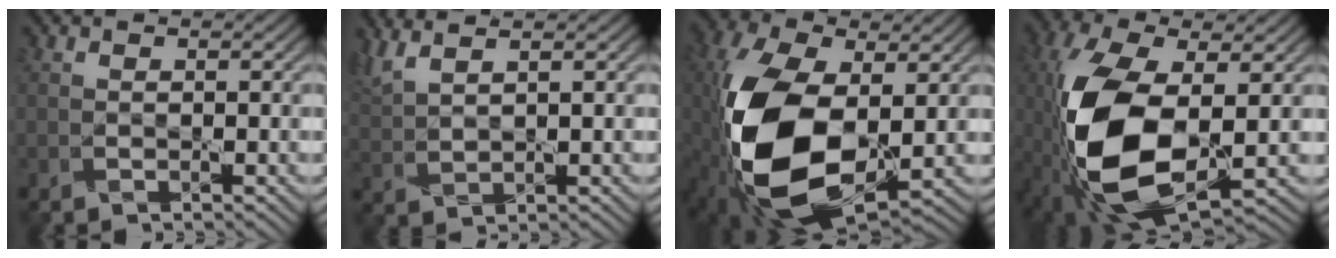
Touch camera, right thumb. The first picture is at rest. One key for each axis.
{"total": 4.7, "fx": 3.5, "fy": 1.0, "fz": 2.9, "tx": -0.078, "ty": 0.015, "tz": 0.074}
{"total": 16.7, "fx": -1.6, "fy": 9.3, "fz": 13.8, "tx": -0.322, "ty": -0.018, "tz": -0.029}
{"total": 15.0, "fx": -1.9, "fy": 7.4, "fz": 12.9, "tx": -0.296, "ty": -0.014, "tz": -0.039}